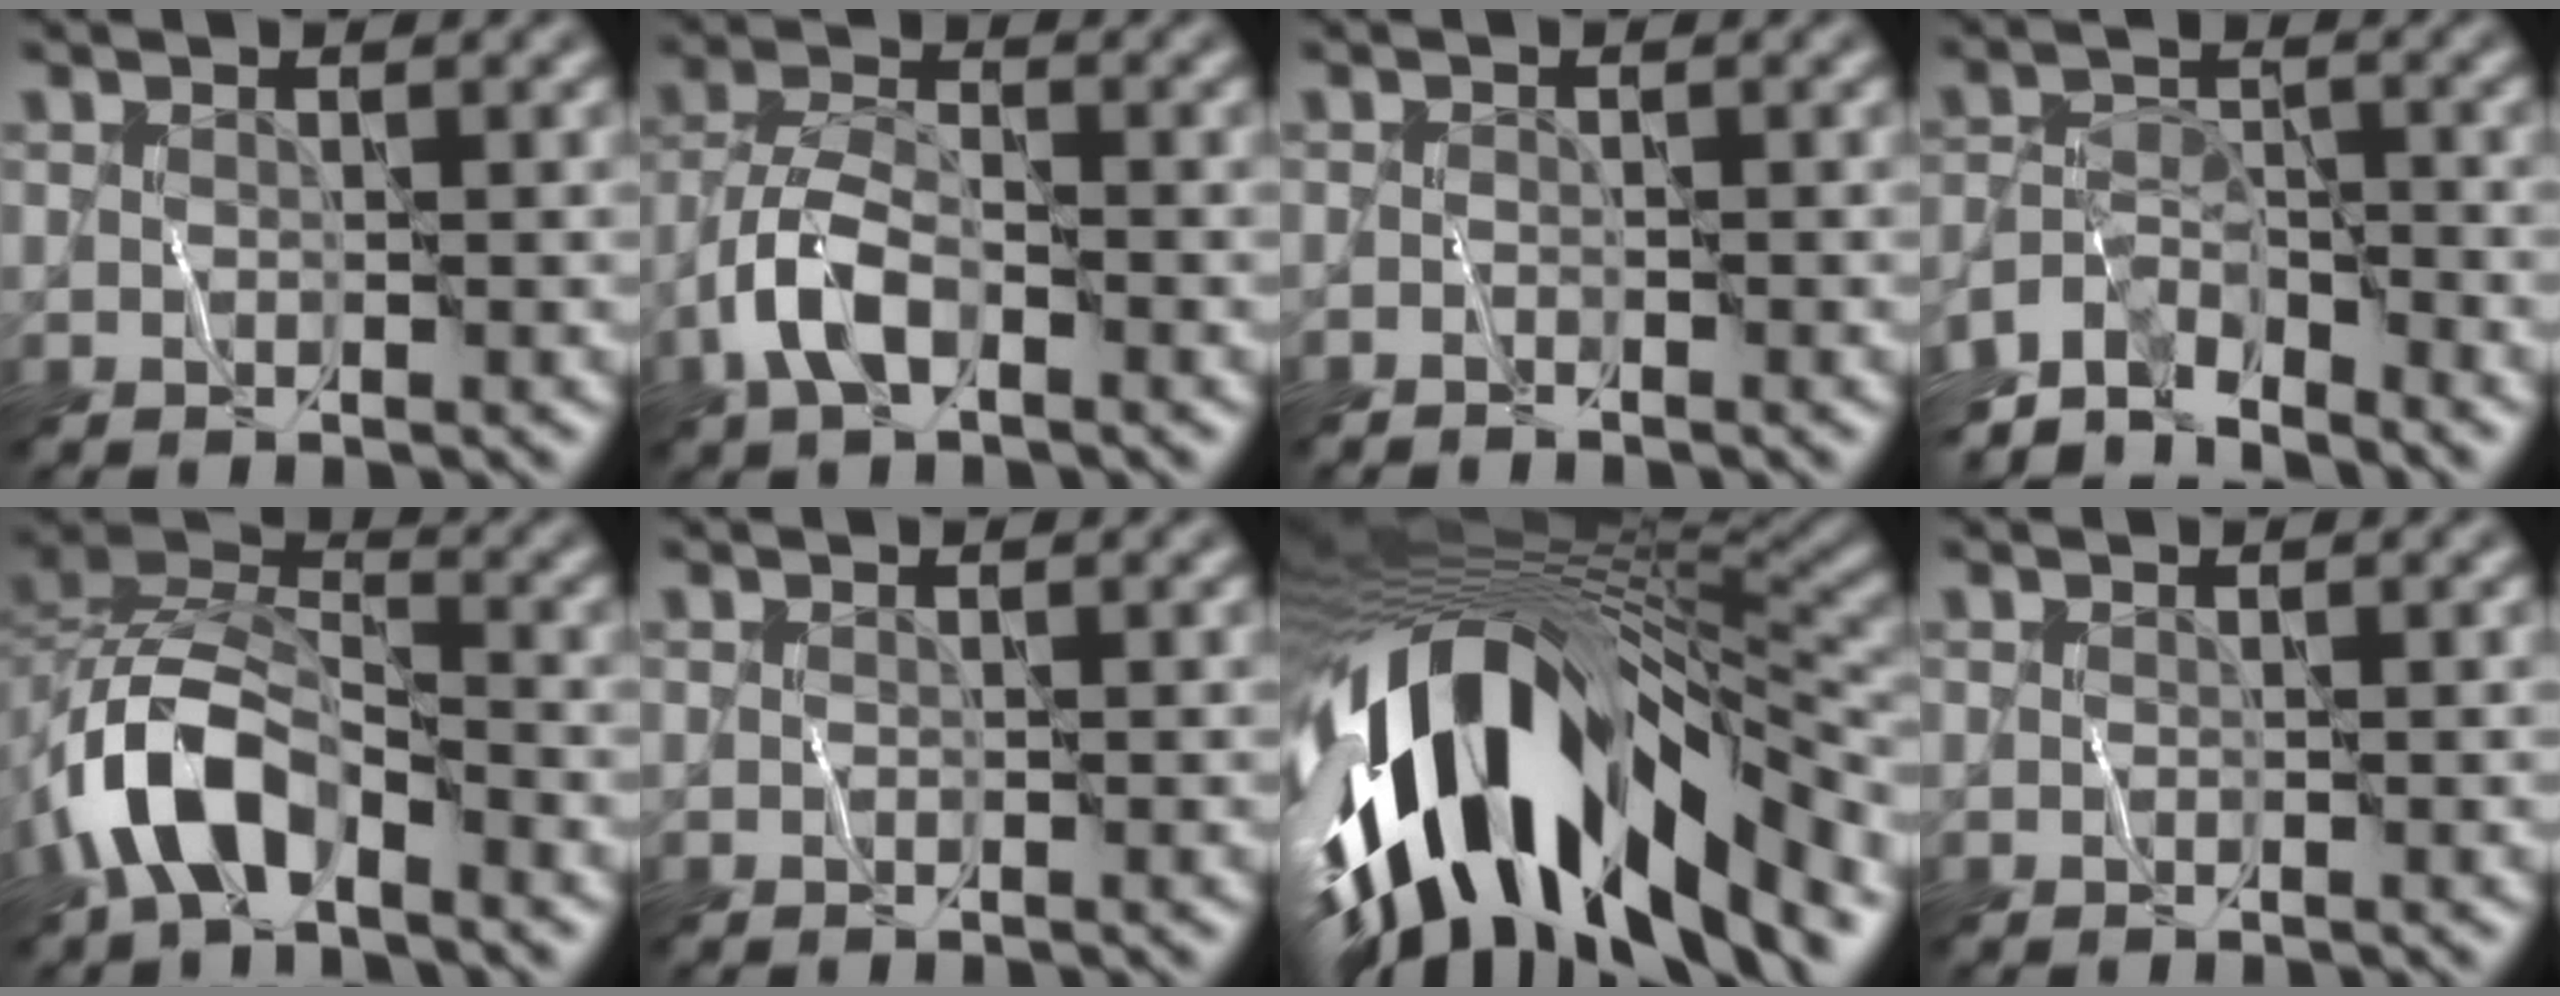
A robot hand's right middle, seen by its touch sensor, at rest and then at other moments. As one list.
[{"total": 4.2, "force": [-2.0, 2.0, 3.1], "torque": [-0.059, 0.008, -0.049]}, {"total": 0.7, "force": [-0.6, 0.1, 0.0], "torque": [0.000, 0.001, -0.015]}, {"total": 5.8, "force": [-4.0, 2.3, 3.4], "torque": [-0.056, -0.007, -0.080]}, {"total": 7.3, "force": [-3.8, 4.0, 4.9], "torque": [-0.087, 0.000, -0.082]}, {"total": 0.0}, {"total": 16.4, "force": [-4.5, 7.2, 14.0], "torque": [-0.244, -0.013, -0.062]}, {"total": 0.0}]